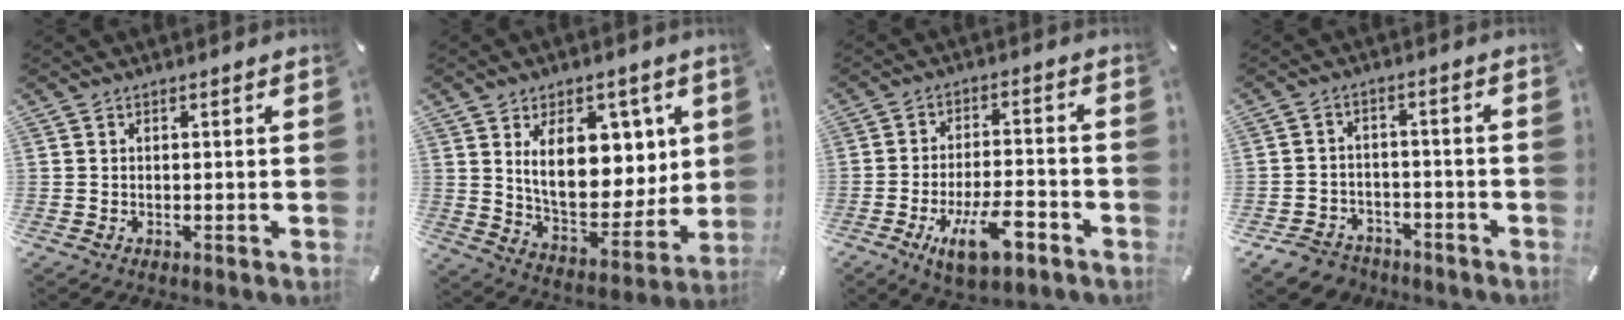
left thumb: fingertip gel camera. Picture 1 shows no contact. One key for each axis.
{"total": 15.9, "fx": 6.4, "fy": 10.1, "fz": 10.6, "tx": -0.153, "ty": -0.038, "tz": 0.116}
{"total": 12.6, "fx": -6.5, "fy": 4.8, "fz": 9.7, "tx": -0.176, "ty": 0.022, "tz": -0.108}
{"total": 5.9, "fx": -4.3, "fy": 3.9, "fz": 1.3, "tx": -0.032, "ty": 0.022, "tz": -0.084}